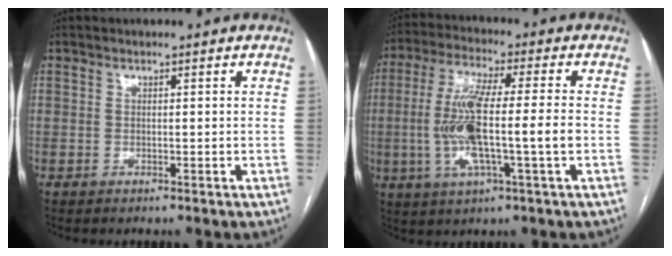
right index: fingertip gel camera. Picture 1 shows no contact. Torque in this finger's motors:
{"motor_torque": [2.08, -0.07, 0.85, 0.21]}